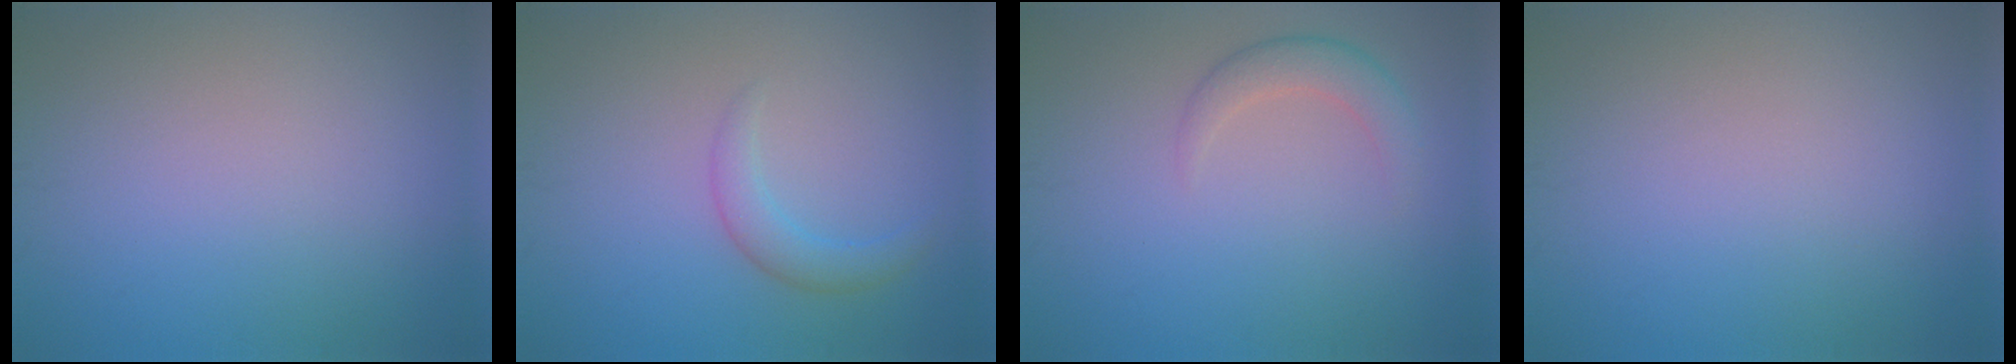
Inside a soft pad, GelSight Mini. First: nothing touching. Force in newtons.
{"total": 2.0, "press": 2.0, "slide": 0.1}
{"total": 2.2, "press": 2.2, "slide": 0.1}
{"total": 0.0}